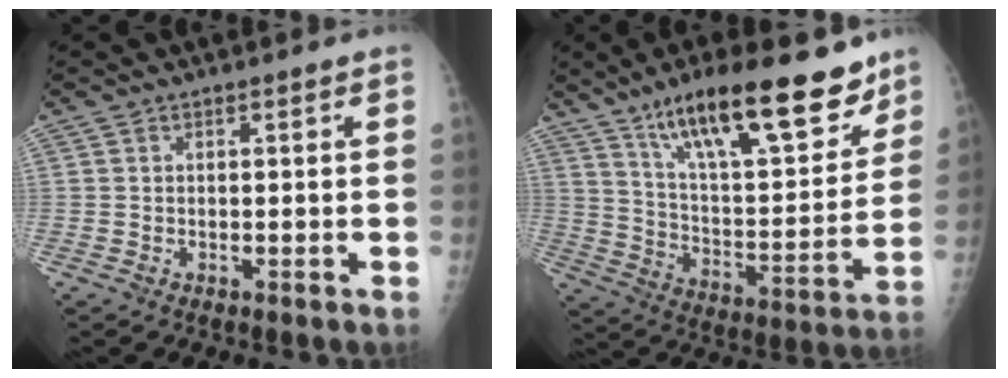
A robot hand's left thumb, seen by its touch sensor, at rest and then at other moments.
{"total": 24.2, "force": [16.3, 7.2, 16.4], "torque": [-0.225, -0.065, 0.268]}